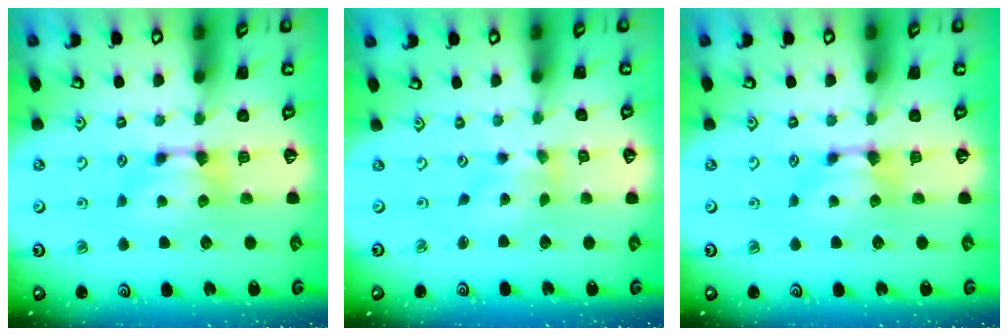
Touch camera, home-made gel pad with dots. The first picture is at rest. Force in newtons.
{"total": 1.3, "press": 0.7, "slide": 1.1}
{"total": 0.0}